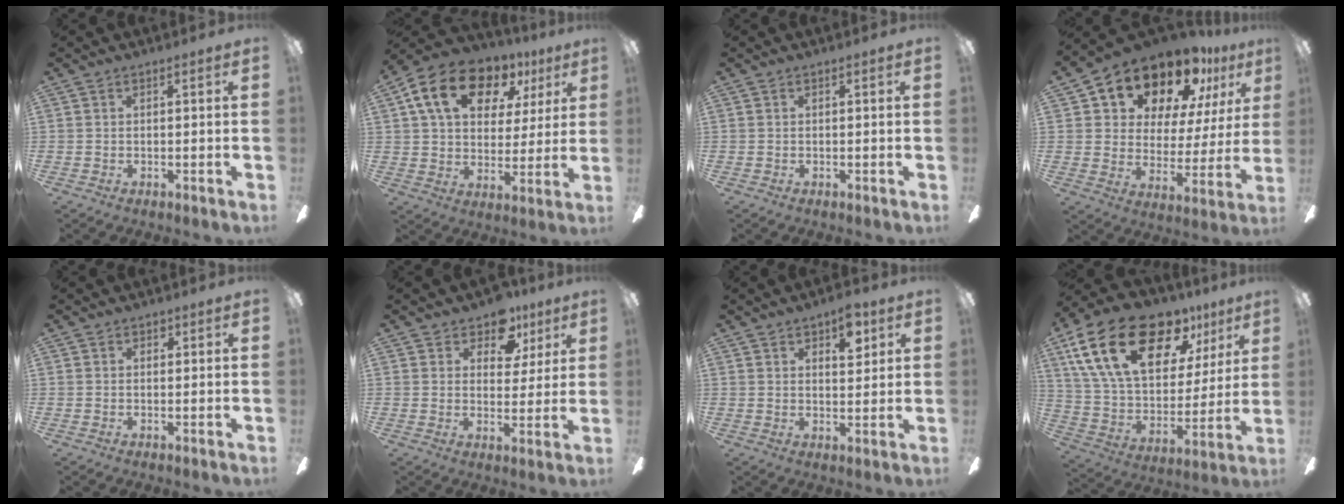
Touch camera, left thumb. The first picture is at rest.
{"total": 17.6, "force": [9.2, 11.2, 10.1], "torque": [-0.174, -0.030, 0.165]}
{"total": 0.0}
{"total": 16.6, "force": [13.5, 7.6, 6.0], "torque": [-0.121, -0.093, 0.238]}
{"total": 1.1, "force": [0.3, 0.9, 0.4], "torque": [0.001, 0.003, 0.002]}
{"total": 8.9, "force": [6.1, 5.6, 3.3], "torque": [-0.043, -0.031, 0.107]}
{"total": 6.7, "force": [3.8, 3.4, 4.4], "torque": [-0.052, -0.010, 0.061]}
{"total": 25.7, "force": [14.2, 13.8, 16.4], "torque": [-0.294, -0.071, 0.251]}